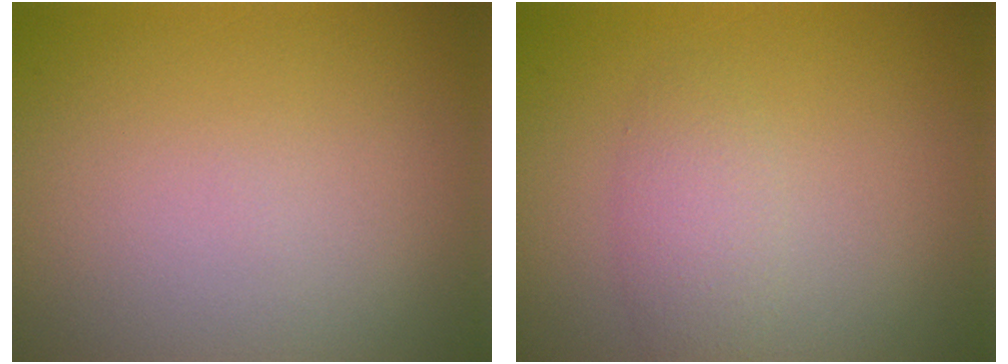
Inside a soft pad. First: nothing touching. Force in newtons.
{"total": 2.2, "press": 2.1, "slide": 0.1}